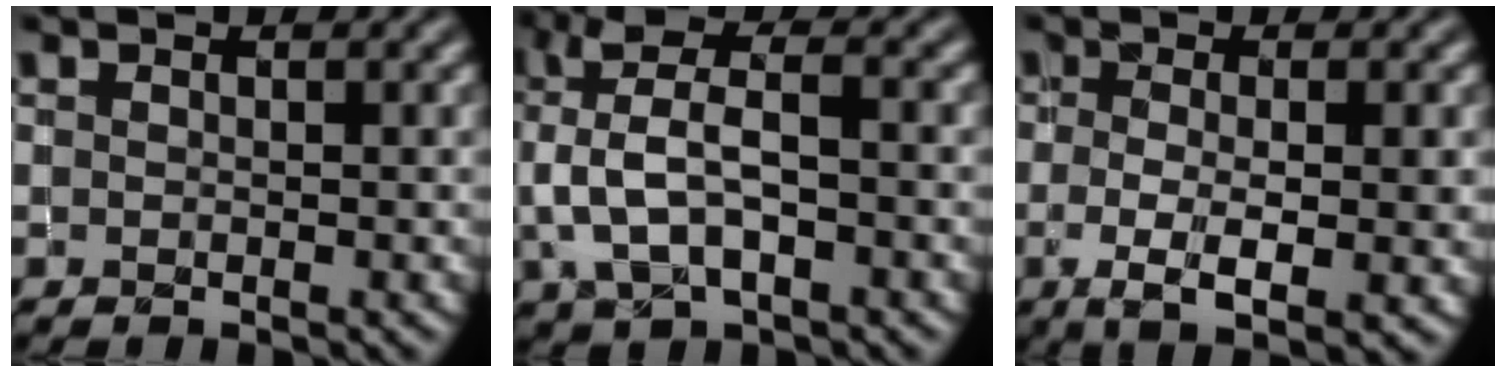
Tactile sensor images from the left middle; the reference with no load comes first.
{"total": 5.5, "force": [0.5, 2.7, 4.8], "torque": [-0.094, 0.012, 0.005]}
{"total": 4.8, "force": [-1.0, 1.4, 4.5], "torque": [-0.080, -0.012, -0.013]}